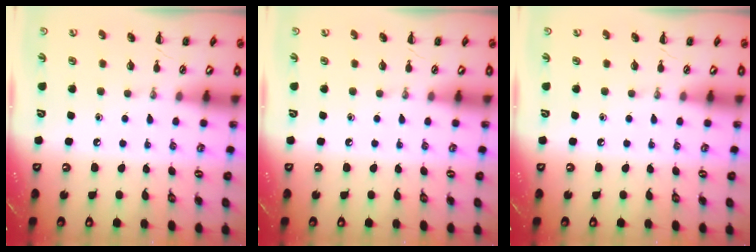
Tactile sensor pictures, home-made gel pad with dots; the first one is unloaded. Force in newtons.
{"total": 0.0}
{"total": 0.0}